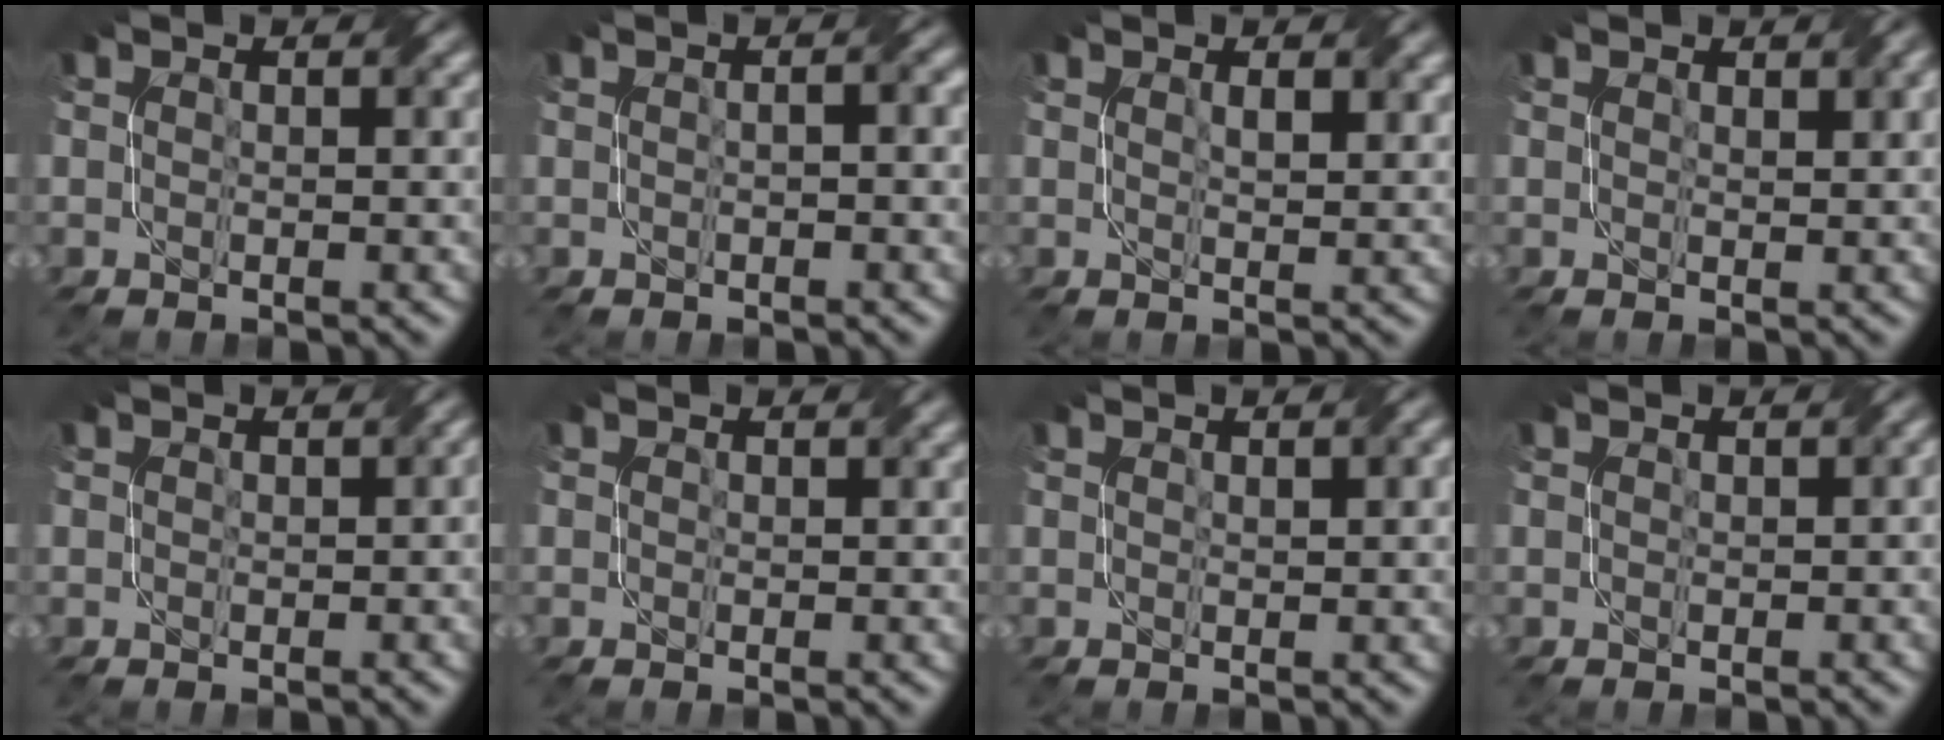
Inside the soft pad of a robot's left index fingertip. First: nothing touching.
{"total": 3.4, "force": [0.6, 1.5, 3.0], "torque": [-0.025, 0.014, -0.008]}
{"total": 1.4, "force": [0.7, 0.4, 1.2], "torque": [-0.019, -0.003, 0.014]}
{"total": 1.5, "force": [1.0, 0.3, 1.0], "torque": [-0.012, -0.002, 0.018]}
{"total": 0.6, "force": [-0.5, 0.3, 0.2], "torque": [0.002, 0.003, -0.008]}
{"total": 0.7, "force": [-0.6, 0.1, -0.3], "torque": [0.008, 0.001, -0.010]}
{"total": 1.5, "force": [0.7, 0.3, 1.4], "torque": [-0.015, 0.002, 0.012]}
{"total": 0.6, "force": [-0.6, 0.2, 0.1], "torque": [0.002, 0.002, -0.008]}